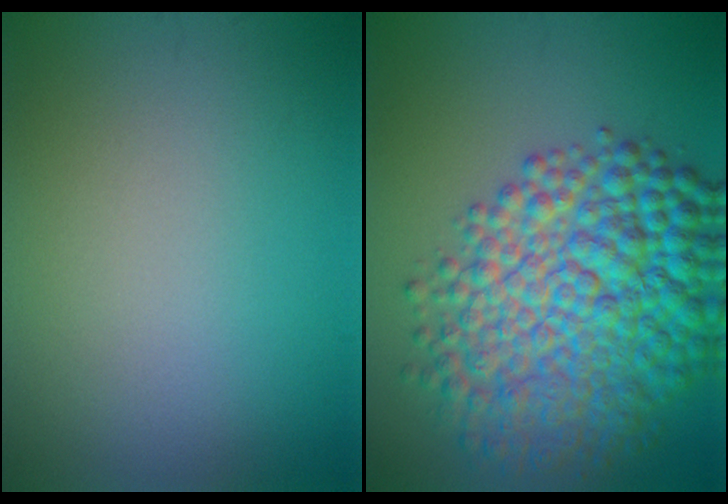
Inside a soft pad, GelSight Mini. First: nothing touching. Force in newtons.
{"total": 11.3, "press": 11.3, "slide": 0.2}